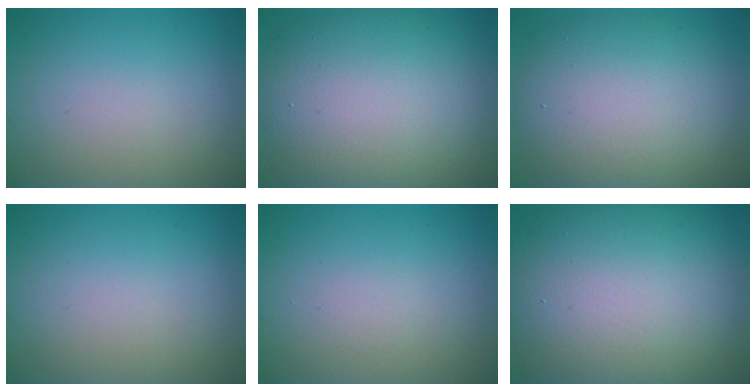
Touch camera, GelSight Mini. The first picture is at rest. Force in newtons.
{"total": 13.1, "press": 13.1, "slide": 1.0}
{"total": 10.5, "press": 10.5, "slide": 0.5}
{"total": 0.0}
{"total": 0.6, "press": 0.6, "slide": 0.0}
{"total": 16.8, "press": 16.7, "slide": 1.1}